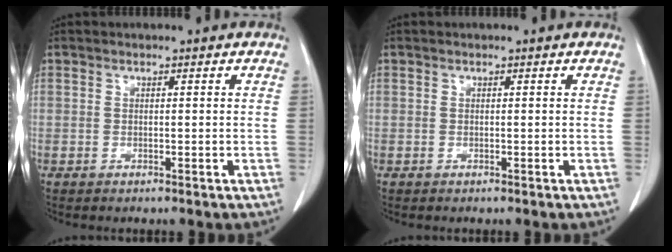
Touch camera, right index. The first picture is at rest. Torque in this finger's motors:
{"motor_torque": [0.00, 0.00, 0.00, 0.00]}